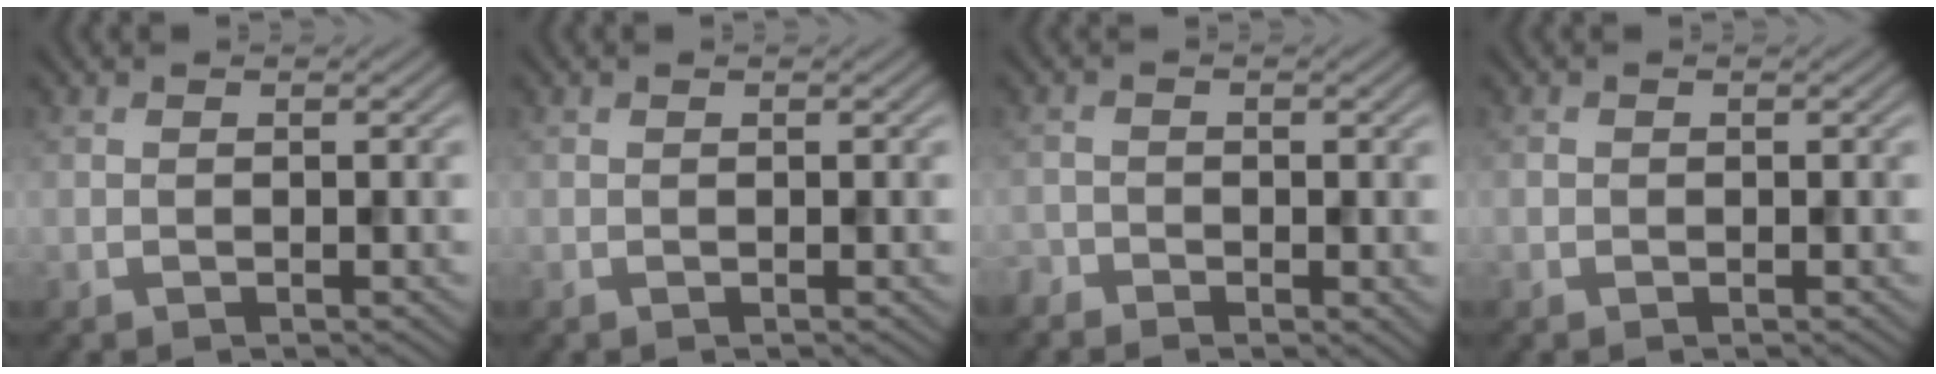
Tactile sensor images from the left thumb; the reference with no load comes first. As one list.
[{"total": 0.0}, {"total": 2.0, "force": [-1.4, 1.1, 0.7], "torque": [-0.017, -0.005, -0.033]}, {"total": 0.6, "force": [-0.2, 0.5, 0.2], "torque": [-0.003, -0.004, -0.005]}]